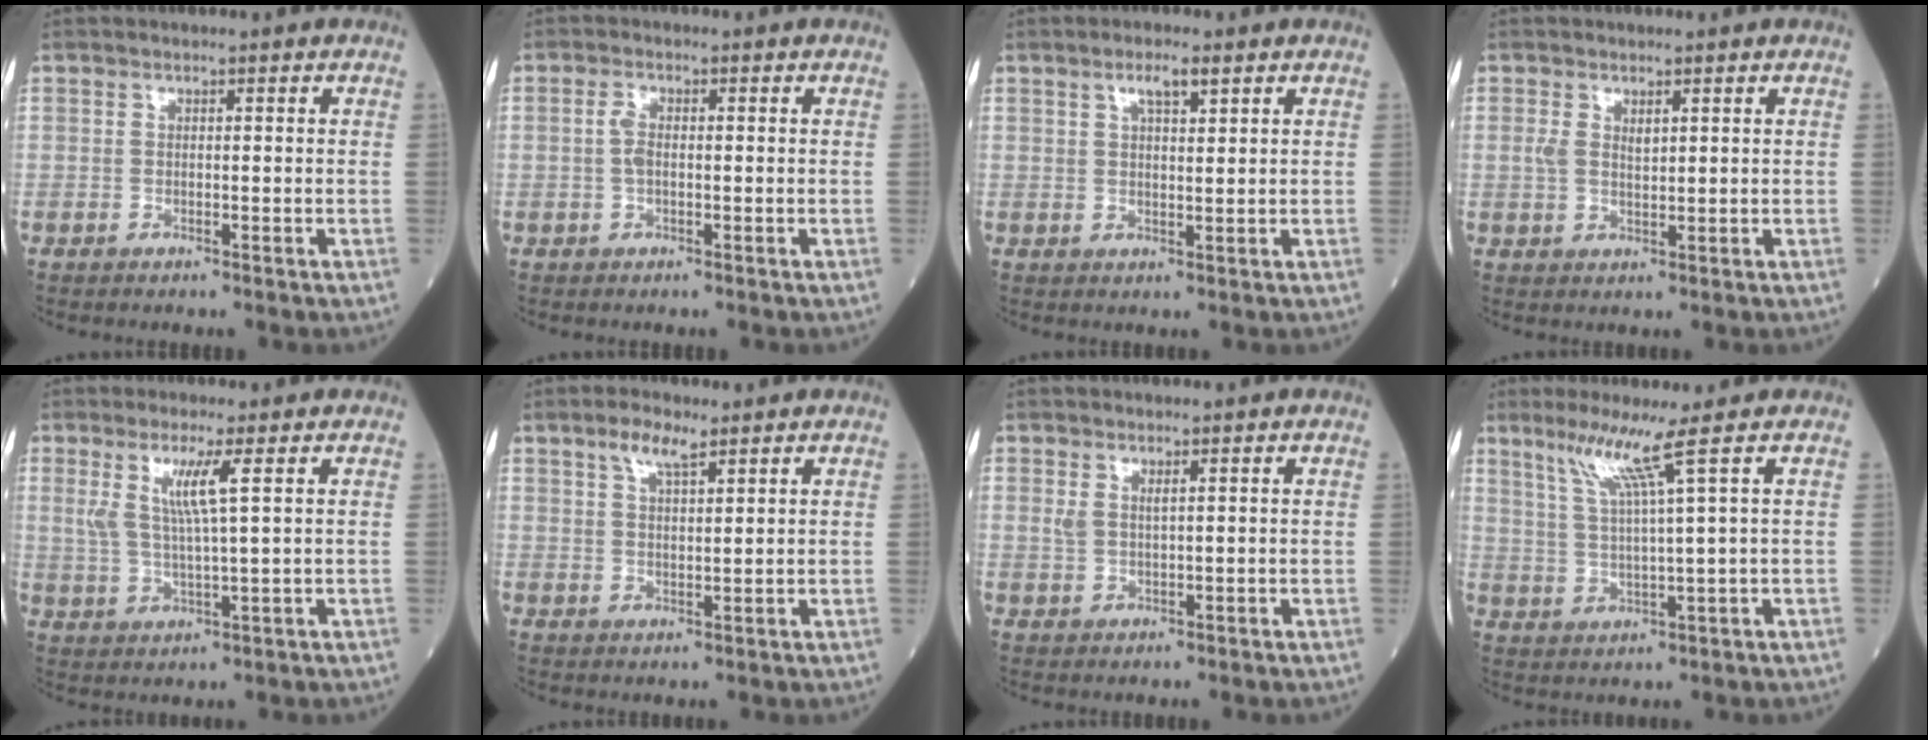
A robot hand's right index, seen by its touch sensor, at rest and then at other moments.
{"total": 4.0, "force": [-0.2, 0.7, 4.0], "torque": [-0.087, 0.017, -0.004]}
{"total": 3.2, "force": [2.0, 0.6, 2.5], "torque": [-0.047, 0.005, 0.036]}
{"total": 2.4, "force": [1.0, 1.1, 1.9], "torque": [-0.044, 0.004, 0.024]}
{"total": 5.7, "force": [2.2, -0.3, 5.3], "torque": [-0.111, -0.002, 0.048]}
{"total": 4.1, "force": [2.8, 0.9, 2.8], "torque": [-0.059, 0.006, 0.055]}
{"total": 1.8, "force": [0.9, 0.5, 1.4], "torque": [-0.038, 0.005, 0.025]}
{"total": 6.2, "force": [3.7, -1.9, 4.6], "torque": [-0.096, -0.008, 0.078]}